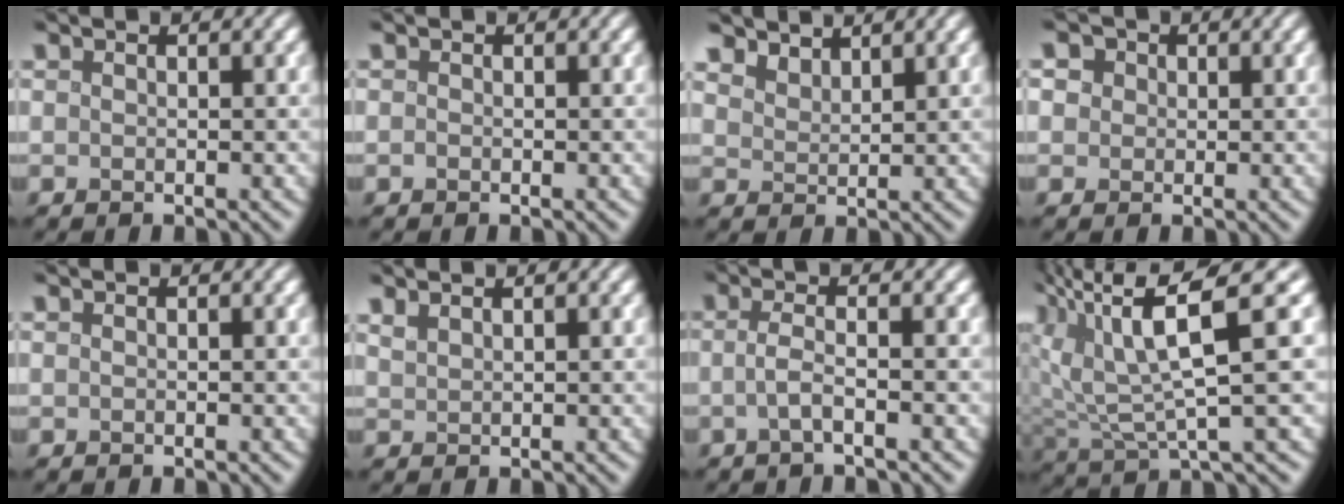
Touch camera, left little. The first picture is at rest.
{"total": 0.0}
{"total": 2.9, "force": [2.7, 0.7, 0.5], "torque": [-0.015, -0.009, 0.061]}
{"total": 3.8, "force": [1.8, 2.8, 1.8], "torque": [-0.033, 0.017, 0.013]}
{"total": 0.0}
{"total": 1.3, "force": [1.1, 0.3, 0.5], "torque": [-0.013, 0.006, 0.022]}
{"total": 2.7, "force": [-0.5, 0.7, 2.6], "torque": [-0.046, -0.003, -0.019]}
{"total": 8.1, "force": [4.0, 1.4, 6.8], "torque": [-0.131, 0.003, 0.076]}